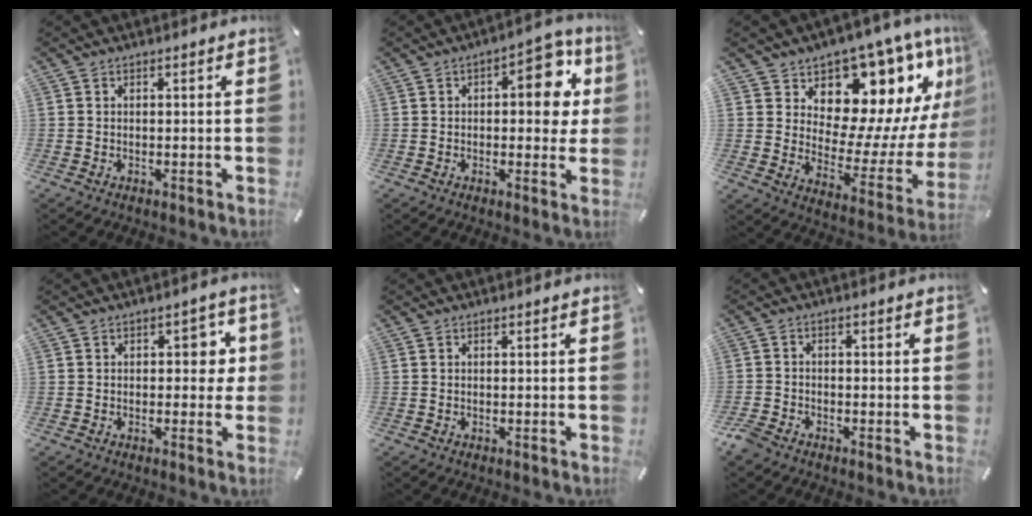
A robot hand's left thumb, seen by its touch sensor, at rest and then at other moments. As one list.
[{"total": 11.5, "force": [2.6, 6.1, 9.4], "torque": [-0.096, -0.011, 0.035]}, {"total": 14.5, "force": [9.4, 8.3, 7.2], "torque": [-0.081, -0.114, 0.154]}, {"total": 5.0, "force": [0.7, 3.2, 3.8], "torque": [-0.035, -0.002, 0.000]}, {"total": 0.0}, {"total": 2.8, "force": [-2.1, 1.5, 1.0], "torque": [-0.028, 0.007, -0.045]}]